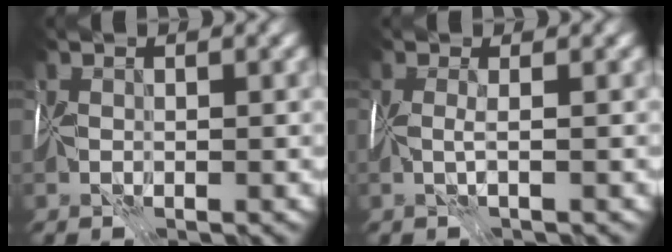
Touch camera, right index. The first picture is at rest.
{"total": 1.2, "force": [0.3, -0.1, 1.2], "torque": [-0.023, -0.001, 0.006]}